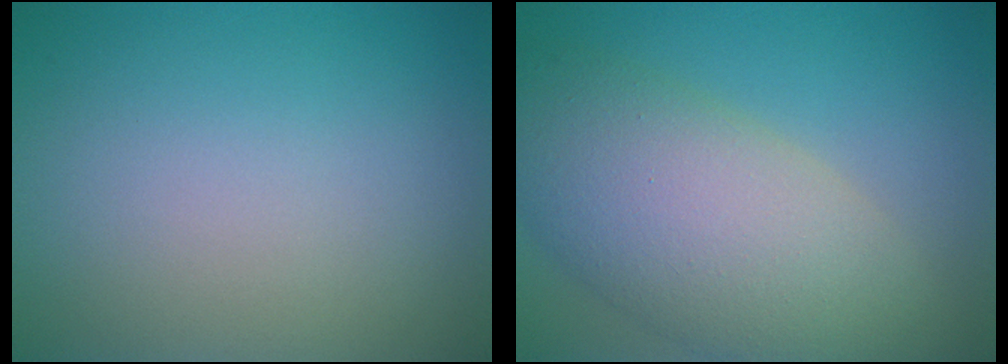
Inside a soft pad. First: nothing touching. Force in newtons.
{"total": 9.6, "press": 9.6, "slide": 0.6}